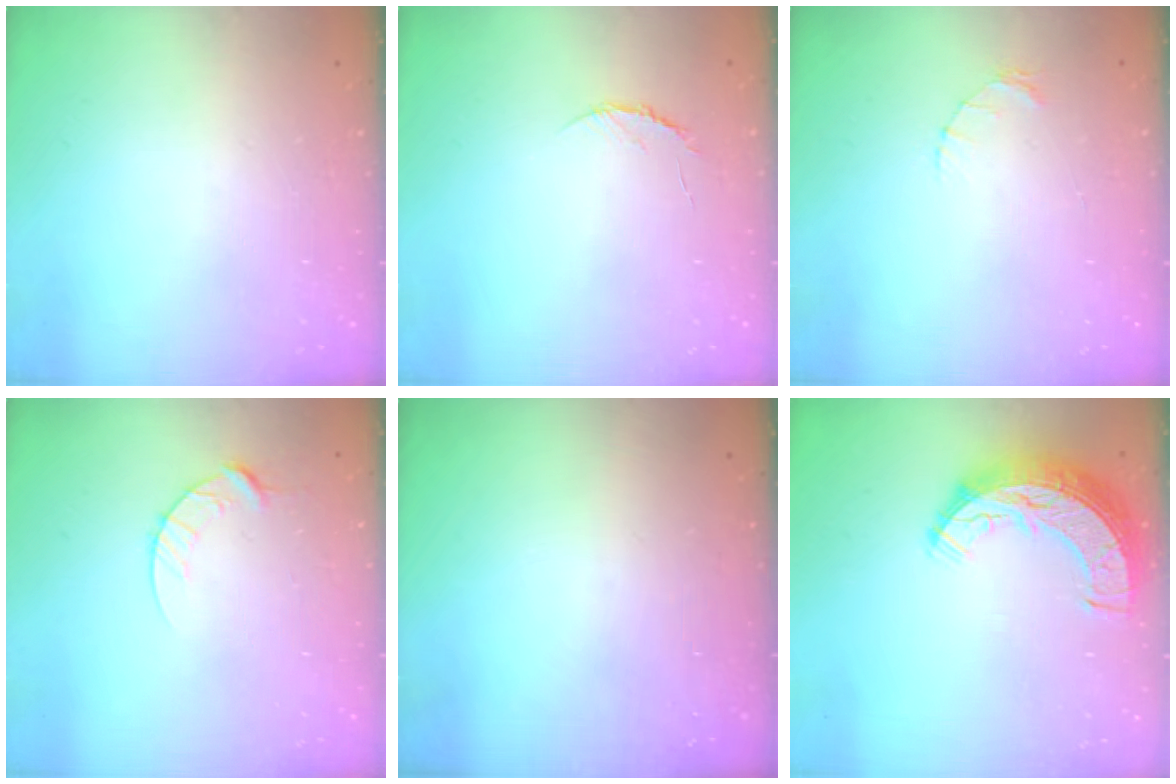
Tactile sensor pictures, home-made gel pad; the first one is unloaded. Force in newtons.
{"total": 4.3, "press": 4.2, "slide": 0.5}
{"total": 2.0, "press": 2.0, "slide": 0.4}
{"total": 7.2, "press": 7.2, "slide": 0.7}
{"total": 0.0}
{"total": 11.7, "press": 11.7, "slide": 0.9}